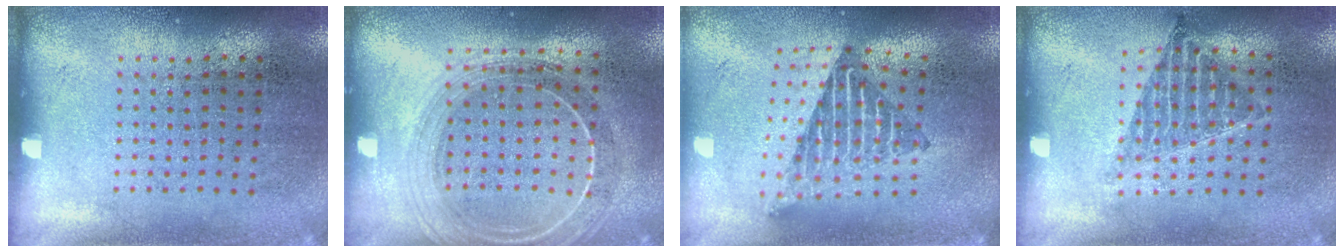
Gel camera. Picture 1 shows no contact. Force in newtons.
{"total": 2.0, "press": 1.7, "slide": 0.9}
{"total": 2.2, "press": 1.6, "slide": 1.6}
{"total": 0.9, "press": 0.8, "slide": 0.3}